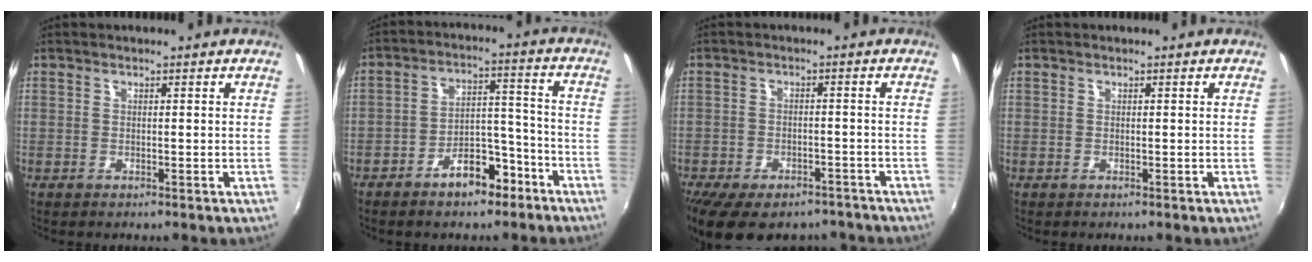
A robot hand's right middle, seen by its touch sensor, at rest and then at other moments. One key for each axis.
{"total": 9.1, "fx": -6.4, "fy": 4.5, "fz": 4.6, "tx": -0.072, "ty": 0.040, "tz": -0.081}
{"total": 16.2, "fx": -12.2, "fy": 7.3, "fz": 7.6, "tx": -0.163, "ty": -0.020, "tz": -0.168}
{"total": 0.0}